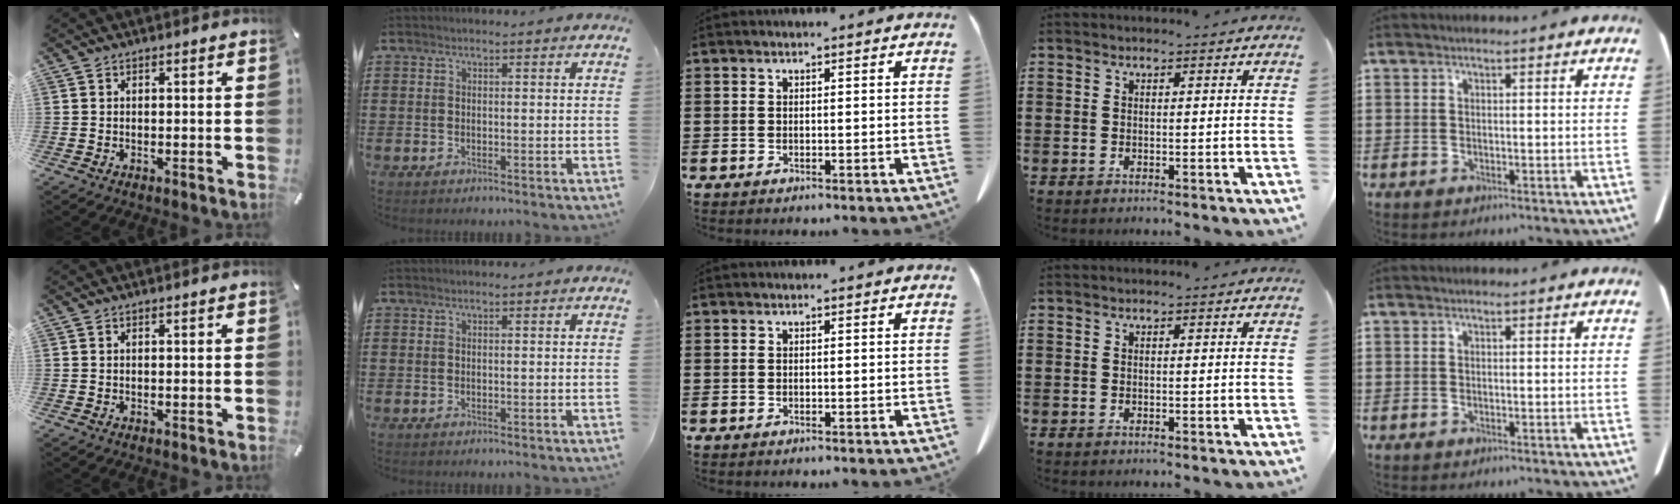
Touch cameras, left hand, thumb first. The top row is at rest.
{}